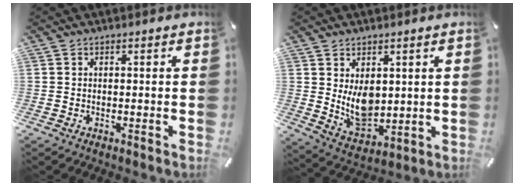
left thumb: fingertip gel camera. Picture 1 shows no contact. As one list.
[{"total": 9.4, "force": [2.1, 6.6, 6.3], "torque": [-0.097, -0.020, 0.041]}]